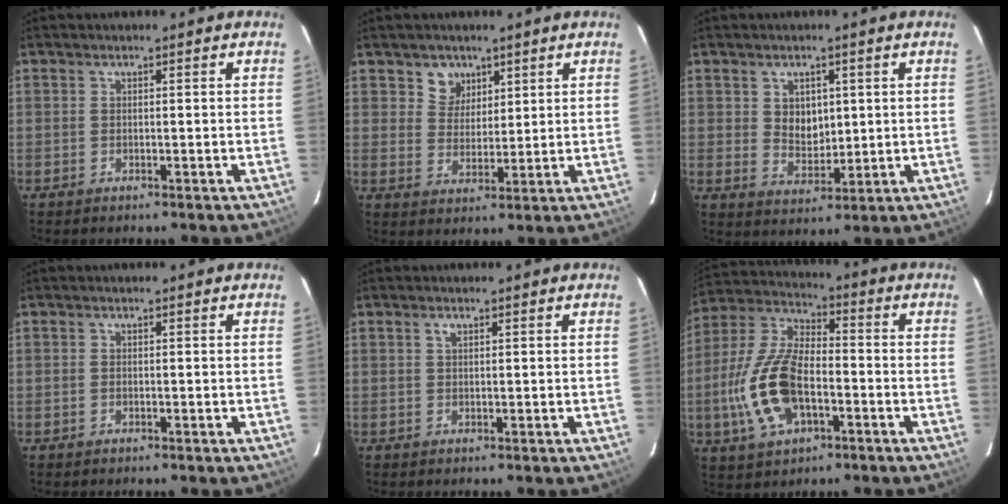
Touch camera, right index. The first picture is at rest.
{"total": 5.1, "force": [3.1, 4.1, 0.8], "torque": [-0.006, 0.009, 0.059]}
{"total": 5.4, "force": [1.4, 4.1, 3.2], "torque": [-0.051, 0.001, 0.033]}
{"total": 0.0}
{"total": 1.0, "force": [0.6, 0.5, 0.7], "torque": [-0.013, 0.004, 0.010]}
{"total": 15.9, "force": [-4.3, 7.8, 13.2], "torque": [-0.294, 0.001, -0.080]}